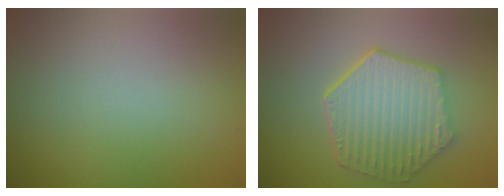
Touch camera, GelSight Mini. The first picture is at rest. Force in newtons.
{"total": 6.3, "press": 5.0, "slide": 3.7}